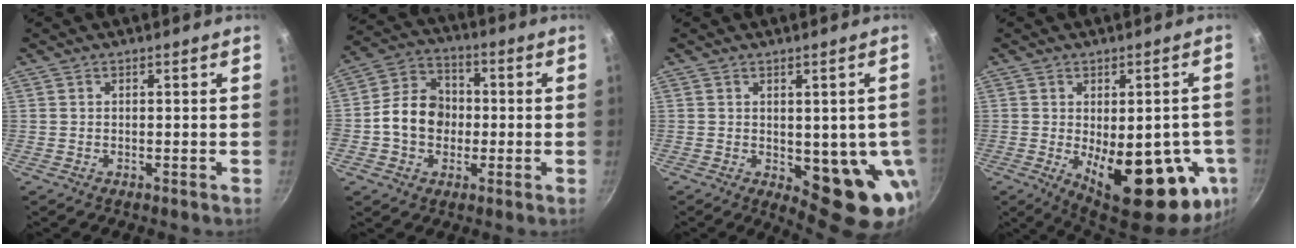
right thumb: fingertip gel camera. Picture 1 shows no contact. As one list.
[{"total": 11.2, "force": [-0.9, 9.2, 6.4], "torque": [-0.077, 0.024, -0.032]}, {"total": 13.0, "force": [-1.9, 5.6, 11.5], "torque": [-0.093, -0.012, -0.014]}, {"total": 22.2, "force": [-5.4, 9.4, 19.3], "torque": [-0.204, -0.018, -0.050]}]